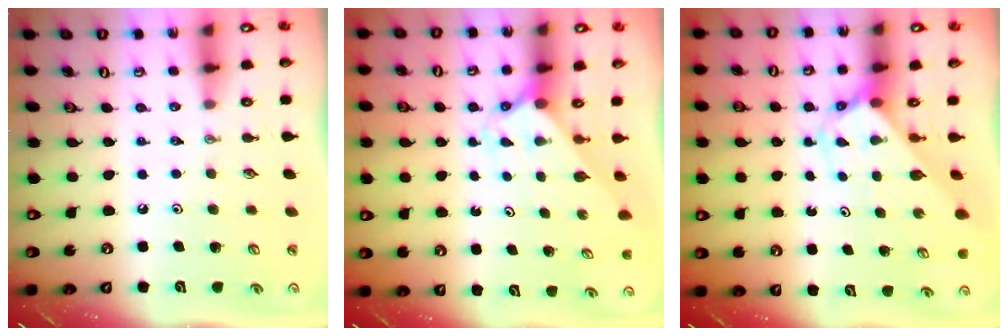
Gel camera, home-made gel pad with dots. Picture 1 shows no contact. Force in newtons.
{"total": 1.9, "press": 1.9, "slide": 0.1}
{"total": 2.8, "press": 2.8, "slide": 0.2}